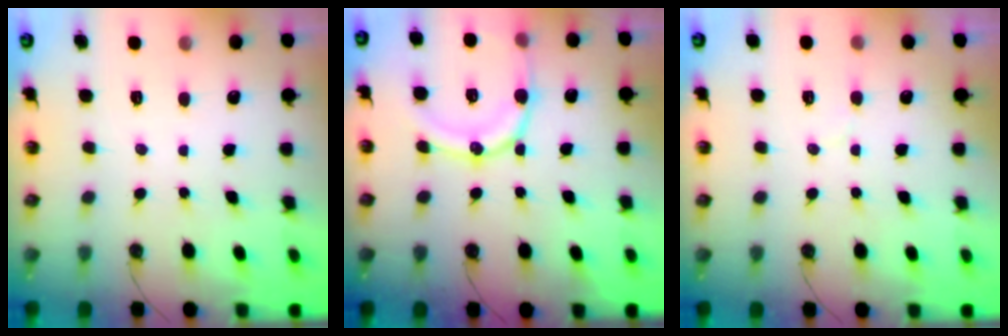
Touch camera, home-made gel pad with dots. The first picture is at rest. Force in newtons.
{"total": 15.7, "press": 15.4, "slide": 3.0}
{"total": 3.8, "press": 3.8, "slide": 0.4}